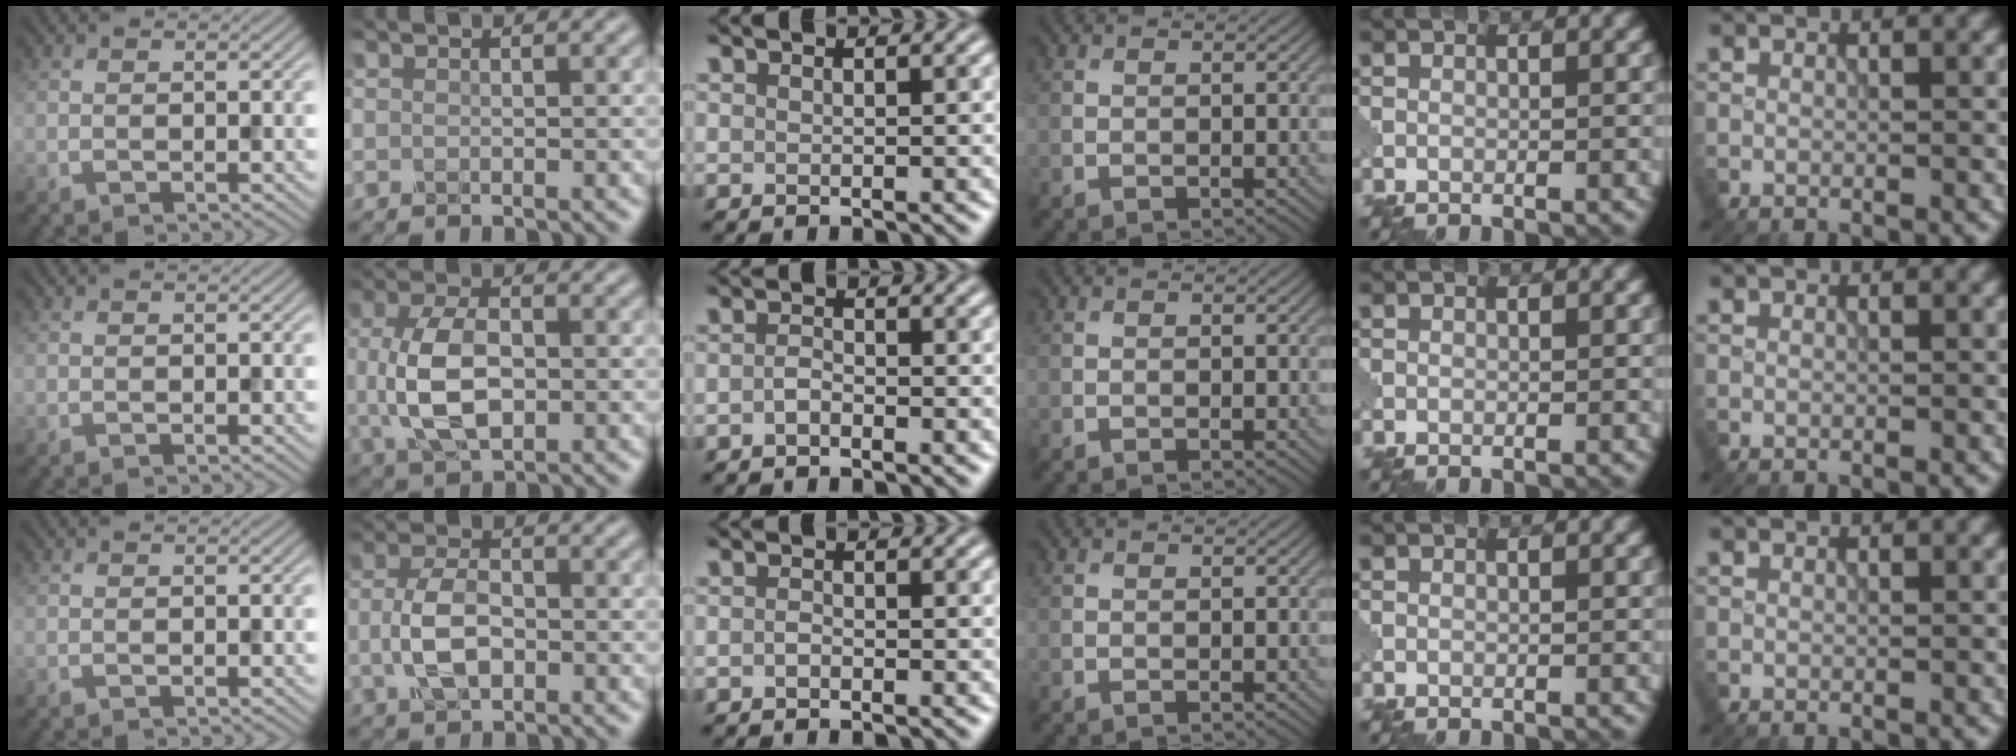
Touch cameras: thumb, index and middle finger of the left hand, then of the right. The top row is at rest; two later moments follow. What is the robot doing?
{"motion": "close", "object": "eyeshadow palette"}